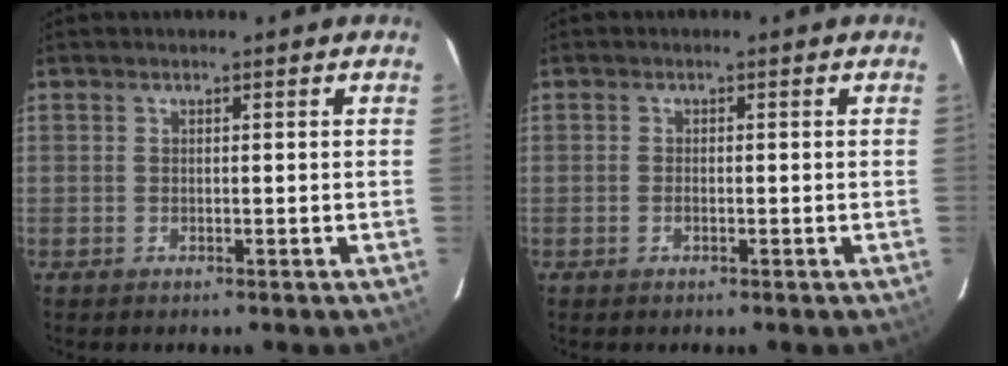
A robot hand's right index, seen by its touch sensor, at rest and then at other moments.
{"total": 0.9, "force": [-0.4, 0.5, 0.7], "torque": [-0.015, 0.001, -0.008]}